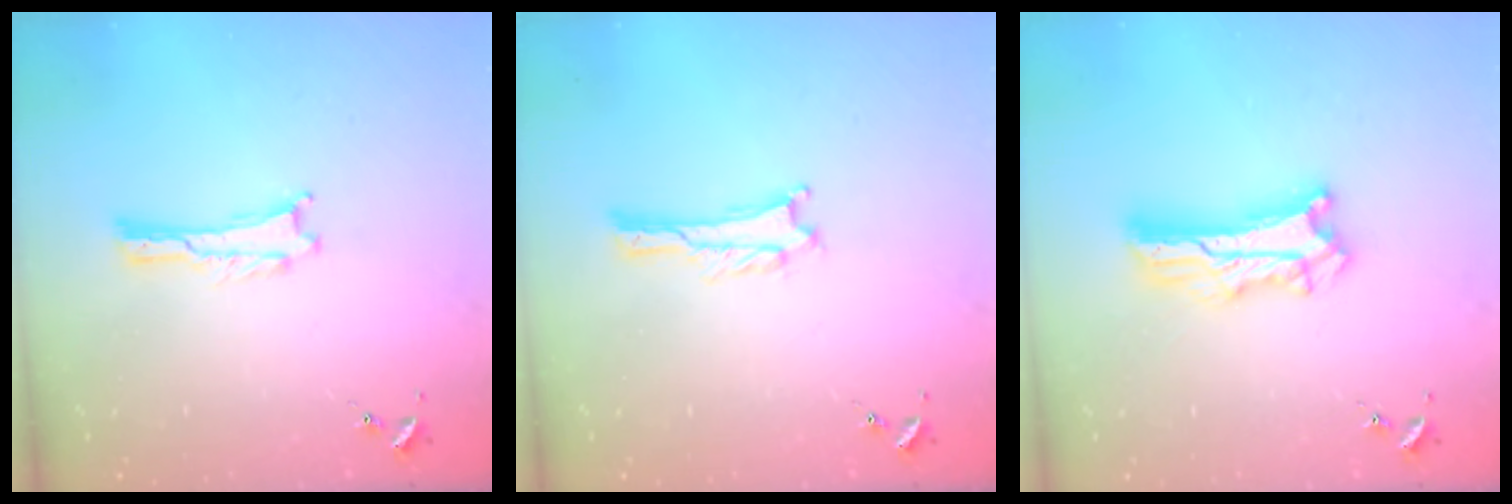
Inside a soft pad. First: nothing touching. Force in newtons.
{"total": 1.0, "press": 1.0, "slide": 0.1}
{"total": 9.3, "press": 9.3, "slide": 0.7}